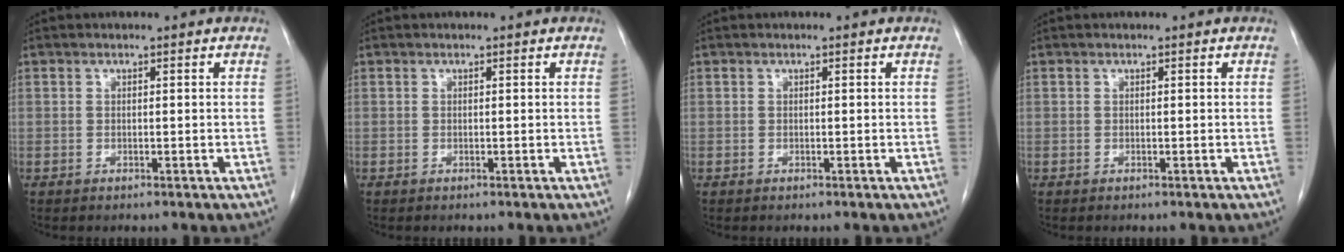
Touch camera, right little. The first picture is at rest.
{"total": 0.0}
{"total": 0.0}
{"total": 0.0}